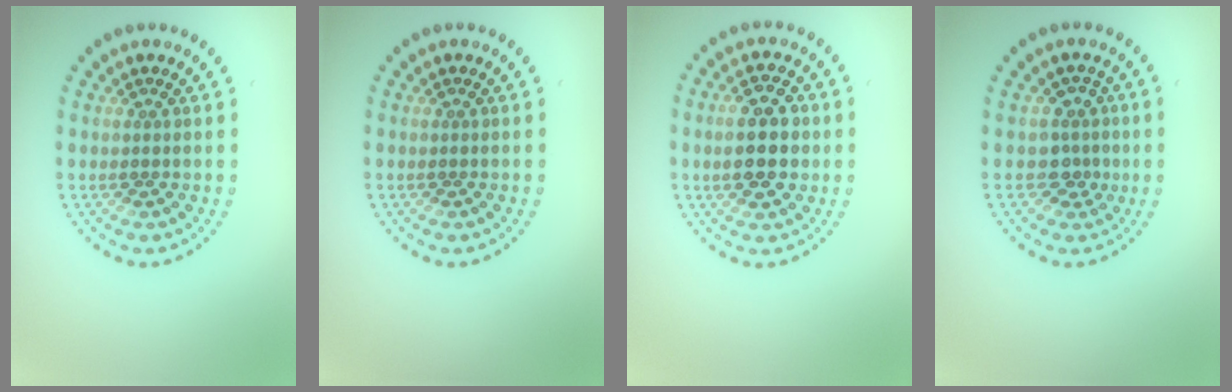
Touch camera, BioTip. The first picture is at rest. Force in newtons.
{"total": 0.0}
{"total": 5.3, "press": 5.3, "slide": 0.1}
{"total": 2.2, "press": 1.7, "slide": 1.4}